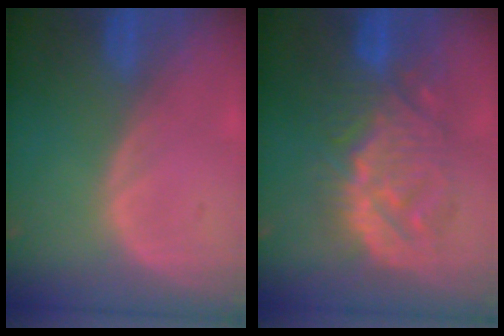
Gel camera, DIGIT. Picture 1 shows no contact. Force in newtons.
{"total": 9.6, "press": 9.6, "slide": 0.4}